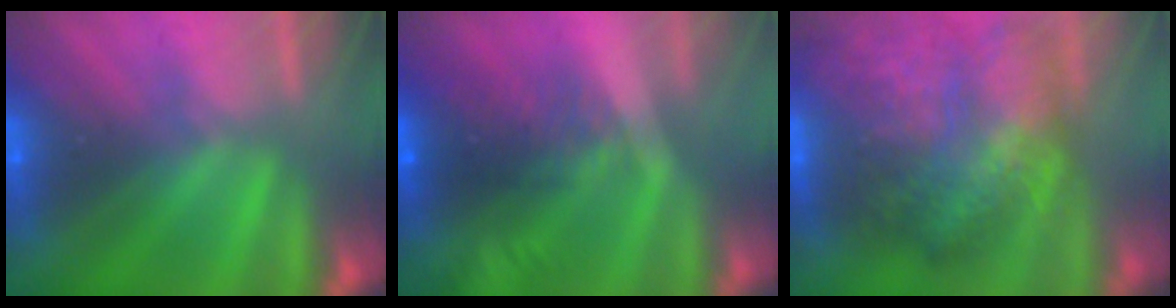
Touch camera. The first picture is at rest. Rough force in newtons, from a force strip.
{"total": 7.6}
{"total": 8.6}